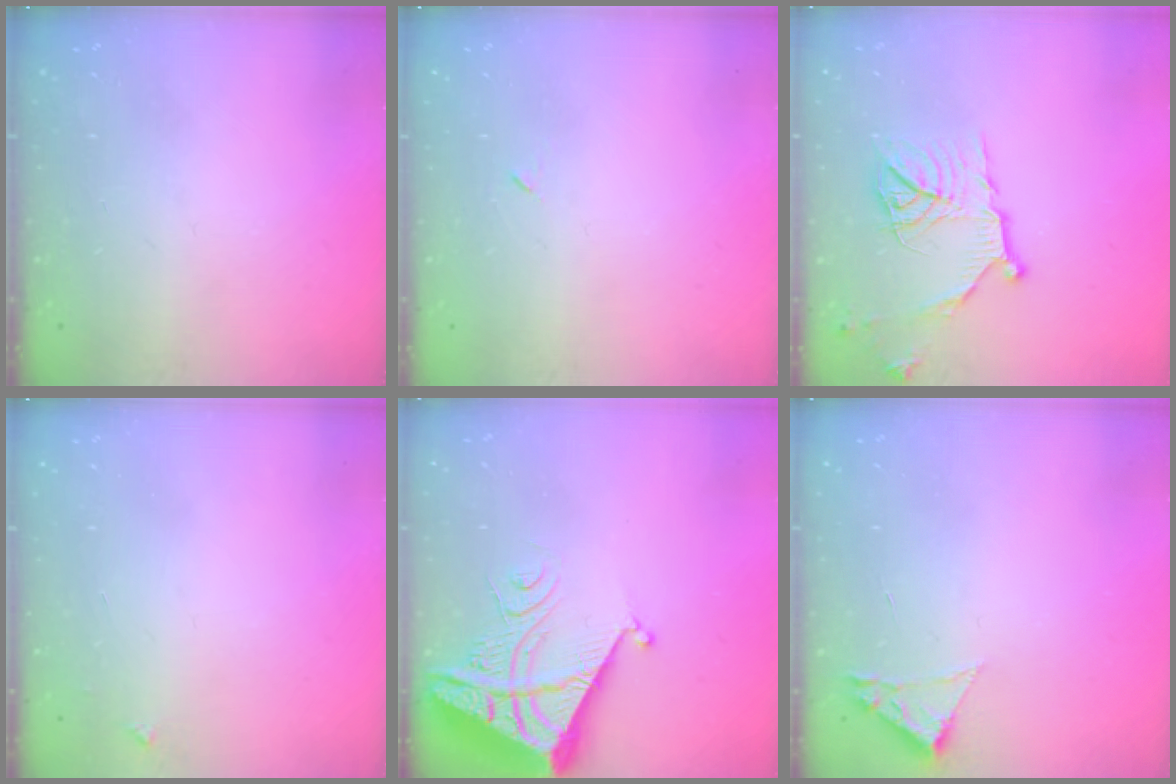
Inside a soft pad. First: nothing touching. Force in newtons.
{"total": 3.3, "press": 3.2, "slide": 0.7}
{"total": 14.7, "press": 14.7, "slide": 0.2}
{"total": 3.3, "press": 3.3, "slide": 0.4}
{"total": 8.5, "press": 8.4, "slide": 0.9}
{"total": 1.8, "press": 1.8, "slide": 0.2}